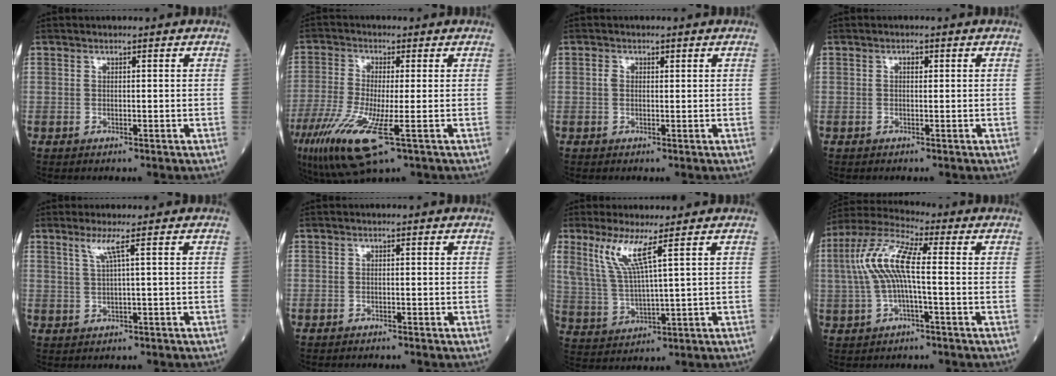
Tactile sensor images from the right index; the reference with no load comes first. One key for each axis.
{"total": 12.1, "fx": -5.1, "fy": 1.7, "fz": 10.8, "tx": -0.228, "ty": -0.039, "tz": -0.086}
{"total": 1.3, "fx": 0.4, "fy": 1.0, "fz": 0.7, "tx": -0.016, "ty": 0.009, "tz": 0.008}
{"total": 0.6, "fx": 0.0, "fy": 0.4, "fz": 0.5, "tx": -0.008, "ty": 0.003, "tz": -0.006}
{"total": 2.2, "fx": 0.9, "fy": -0.7, "fz": 1.9, "tx": -0.044, "ty": 0.001, "tz": 0.020}
{"total": 1.1, "fx": -1.1, "fy": 0.1, "fz": 0.3, "tx": -0.006, "ty": -0.002, "tz": -0.016}
{"total": 7.3, "fx": 4.1, "fy": -0.1, "fz": 6.0, "tx": -0.135, "ty": -0.001, "tz": 0.095}
{"total": 9.8, "fx": 0.2, "fy": 1.8, "fz": 9.6, "tx": -0.210, "ty": 0.026, "tz": -0.003}